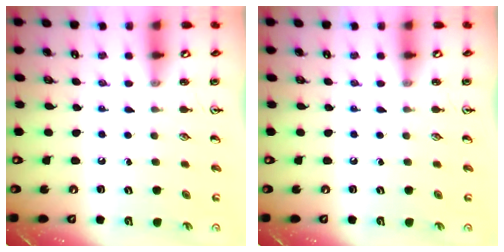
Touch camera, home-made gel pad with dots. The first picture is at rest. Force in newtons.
{"total": 0.0}